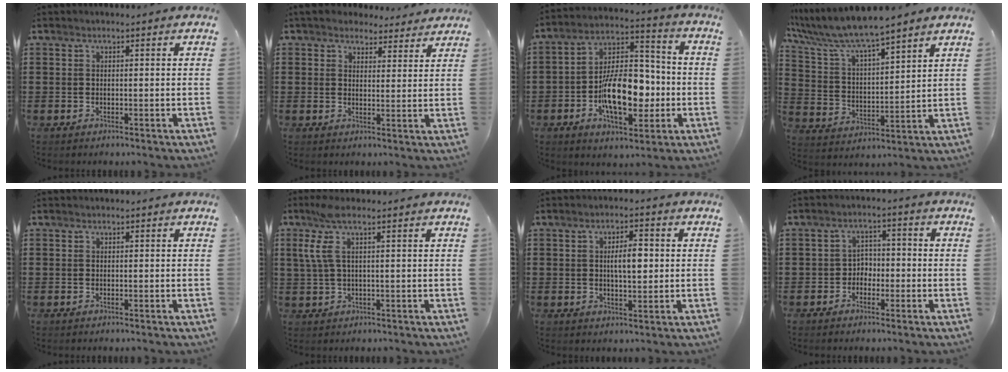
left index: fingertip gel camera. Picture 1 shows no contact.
{"total": 4.3, "force": [3.9, 1.7, 0.6], "torque": [-0.020, -0.009, 0.071]}
{"total": 12.8, "force": [-2.7, 7.1, 10.3], "torque": [-0.175, 0.007, -0.049]}
{"total": 7.1, "force": [6.4, 0.3, 3.1], "torque": [-0.089, -0.035, 0.107]}
{"total": 0.0}
{"total": 4.2, "force": [1.3, 0.5, 4.0], "torque": [-0.103, -0.010, 0.015]}
{"total": 4.7, "force": [0.6, 1.6, 4.4], "torque": [-0.078, 0.004, 0.005]}
{"total": 2.7, "force": [-1.7, 1.9, 1.0], "torque": [-0.026, 0.008, -0.038]}